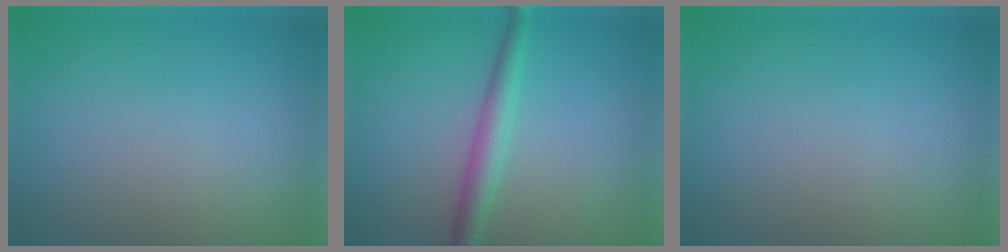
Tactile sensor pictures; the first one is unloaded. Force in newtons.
{"total": 2.7, "press": 2.7, "slide": 0.0}
{"total": 0.0}